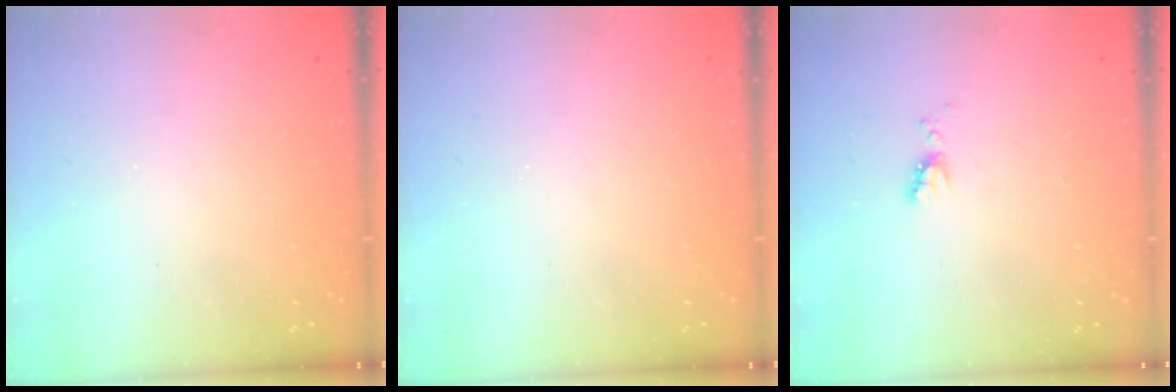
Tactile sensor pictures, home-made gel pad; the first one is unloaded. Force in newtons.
{"total": 0.0}
{"total": 3.9, "press": 3.9, "slide": 0.6}